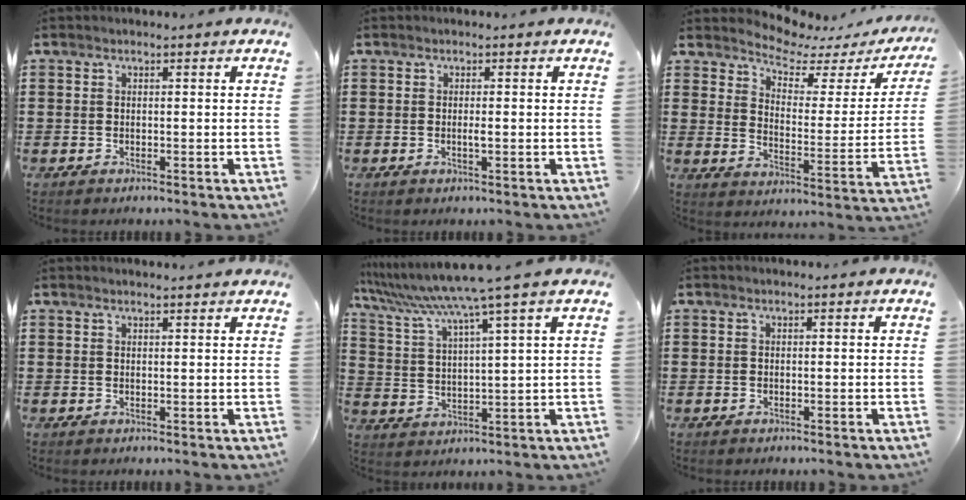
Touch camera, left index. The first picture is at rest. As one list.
[{"total": 1.0, "force": [-0.1, 0.1, 1.0], "torque": [-0.019, -0.005, 0.000]}, {"total": 5.2, "force": [4.8, 1.1, 1.5], "torque": [-0.051, -0.037, 0.079]}, {"total": 1.1, "force": [1.1, -0.1, 0.3], "torque": [-0.007, -0.001, 0.022]}, {"total": 7.6, "force": [6.1, -1.4, 4.4], "torque": [-0.110, -0.043, 0.097]}, {"total": 0.0}]